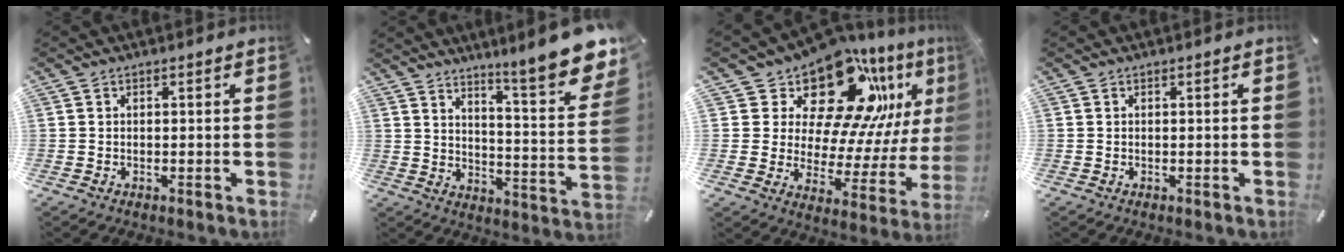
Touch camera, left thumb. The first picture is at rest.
{"total": 13.3, "force": [10.5, 2.4, 7.9], "torque": [-0.112, -0.101, 0.169]}
{"total": 20.8, "force": [14.5, 10.6, 10.4], "torque": [-0.148, -0.115, 0.247]}
{"total": 0.0}